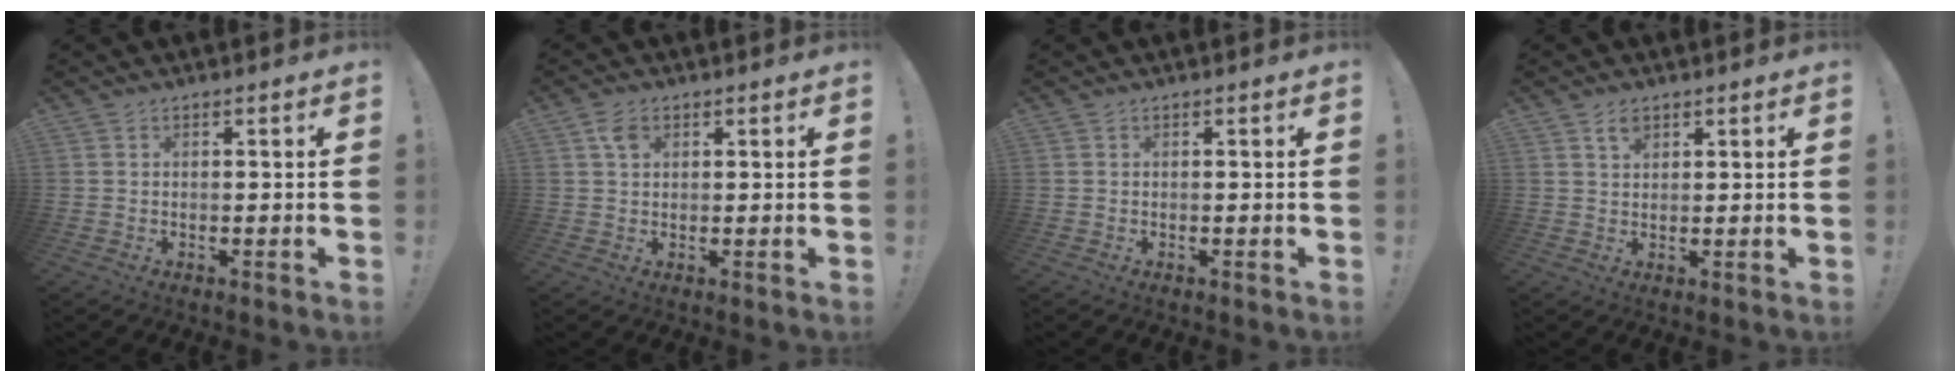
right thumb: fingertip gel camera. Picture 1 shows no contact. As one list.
[{"total": 3.6, "force": [1.4, 2.4, 2.2], "torque": [-0.036, 0.002, 0.027]}, {"total": 0.0}, {"total": 2.9, "force": [1.8, 1.4, 1.7], "torque": [-0.020, -0.009, 0.029]}]